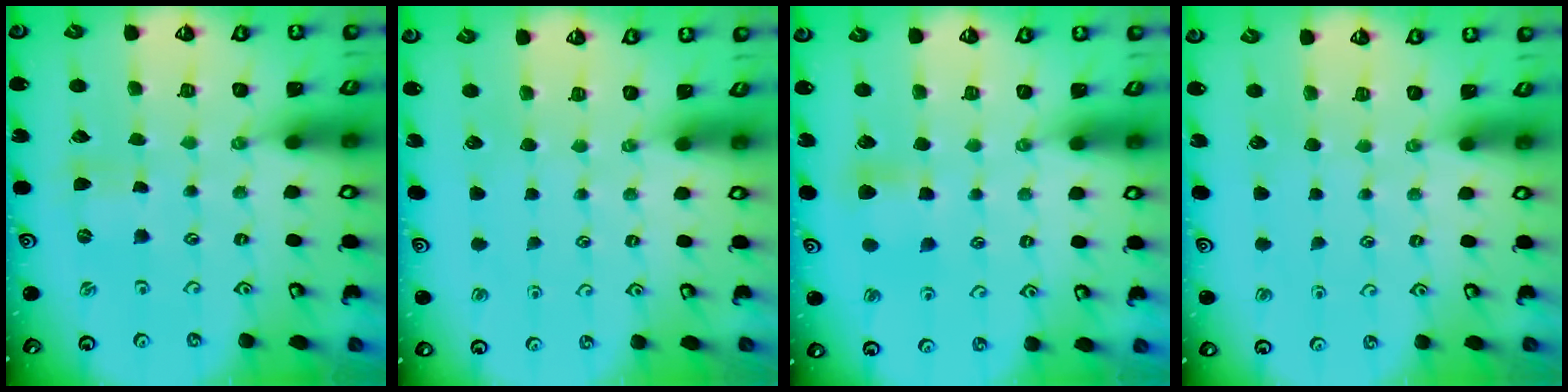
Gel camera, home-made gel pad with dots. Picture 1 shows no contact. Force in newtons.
{"total": 0.0}
{"total": 5.5, "press": 5.5, "slide": 0.8}
{"total": 0.0}